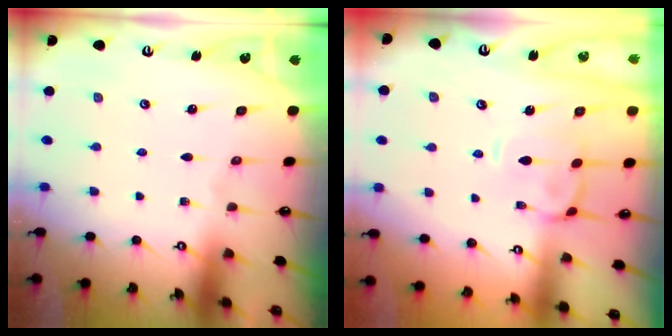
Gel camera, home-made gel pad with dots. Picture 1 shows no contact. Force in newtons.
{"total": 3.1, "press": 2.8, "slide": 1.1}